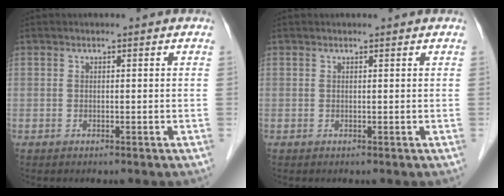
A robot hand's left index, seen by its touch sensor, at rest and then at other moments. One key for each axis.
{"total": 1.3, "fx": 1.2, "fy": 0.2, "fz": 0.3, "tx": -0.009, "ty": 0.017, "tz": 0.017}